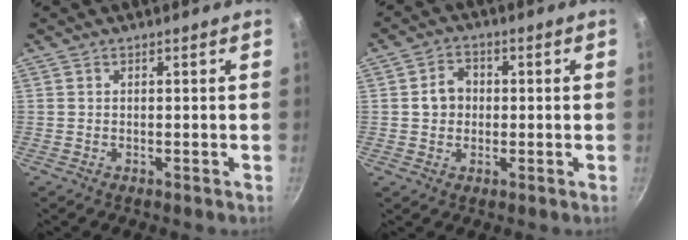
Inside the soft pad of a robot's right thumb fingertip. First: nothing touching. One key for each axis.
{"total": 5.0, "fx": 0.1, "fy": 4.3, "fz": 2.5, "tx": -0.018, "ty": 0.009, "tz": -0.005}